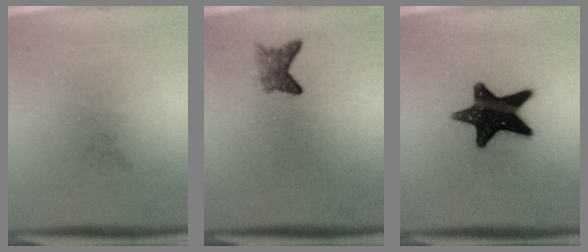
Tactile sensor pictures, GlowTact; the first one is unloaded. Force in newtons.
{"total": 2.5}
{"total": 15.5}